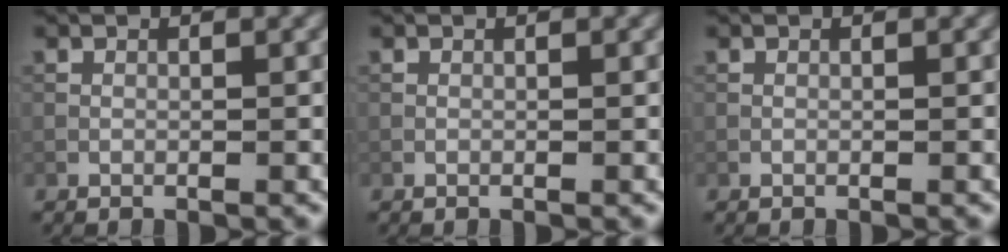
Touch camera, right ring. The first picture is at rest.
{"total": 0.0}
{"total": 0.0}